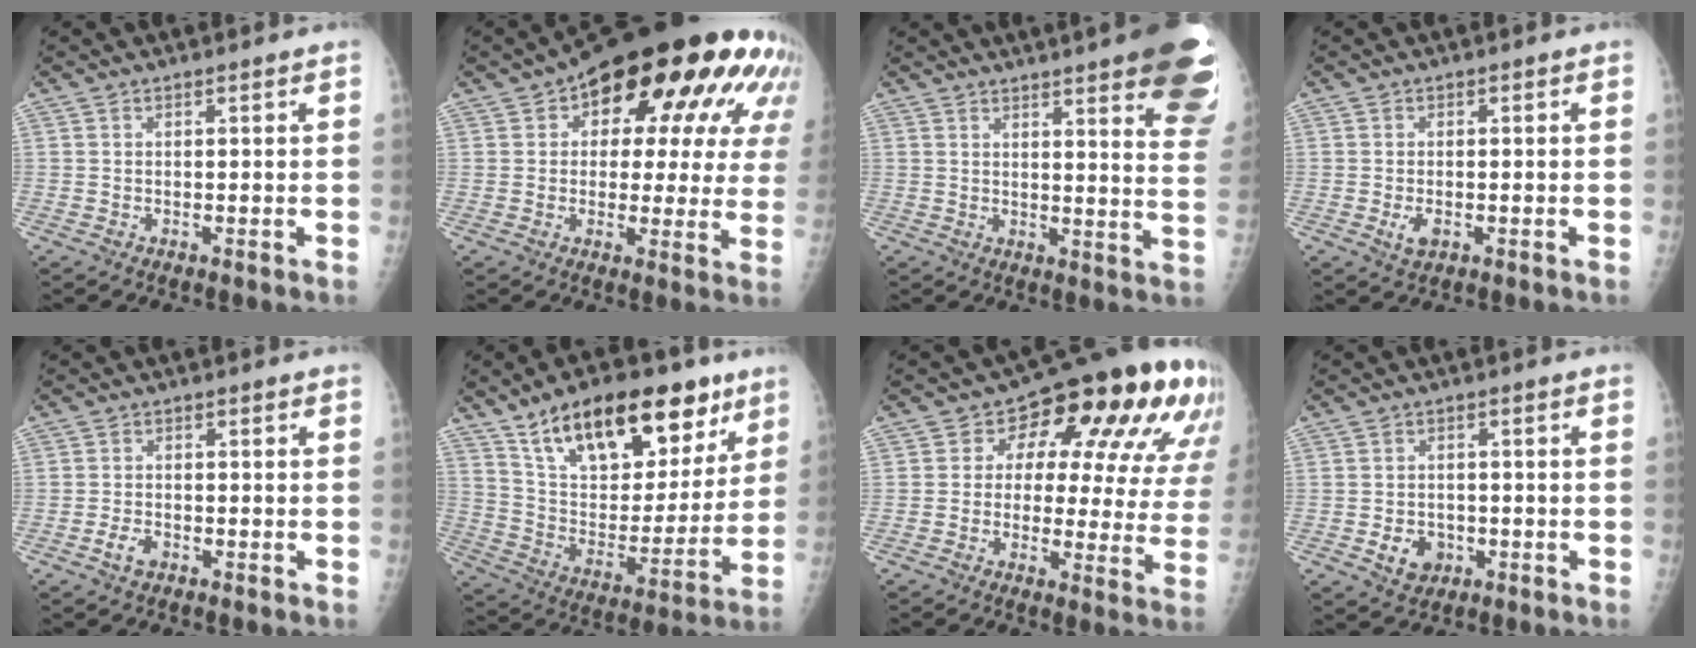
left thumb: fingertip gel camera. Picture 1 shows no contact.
{"total": 24.5, "force": [10.8, 12.3, 18.3], "torque": [-0.192, 0.011, 0.142]}
{"total": 22.1, "force": [14.2, 4.0, 16.5], "torque": [-0.162, -0.052, 0.162]}
{"total": 2.7, "force": [-0.9, 1.6, 2.0], "torque": [-0.033, -0.001, -0.013]}
{"total": 3.0, "force": [-1.7, 1.8, 1.7], "torque": [-0.030, 0.010, -0.030]}
{"total": 25.9, "force": [15.2, 12.4, 17.0], "torque": [-0.221, -0.032, 0.254]}
{"total": 21.5, "force": [7.8, 10.7, 16.9], "torque": [-0.173, 0.007, 0.095]}
{"total": 5.4, "force": [-1.9, 4.4, 2.6], "torque": [-0.023, 0.010, -0.024]}